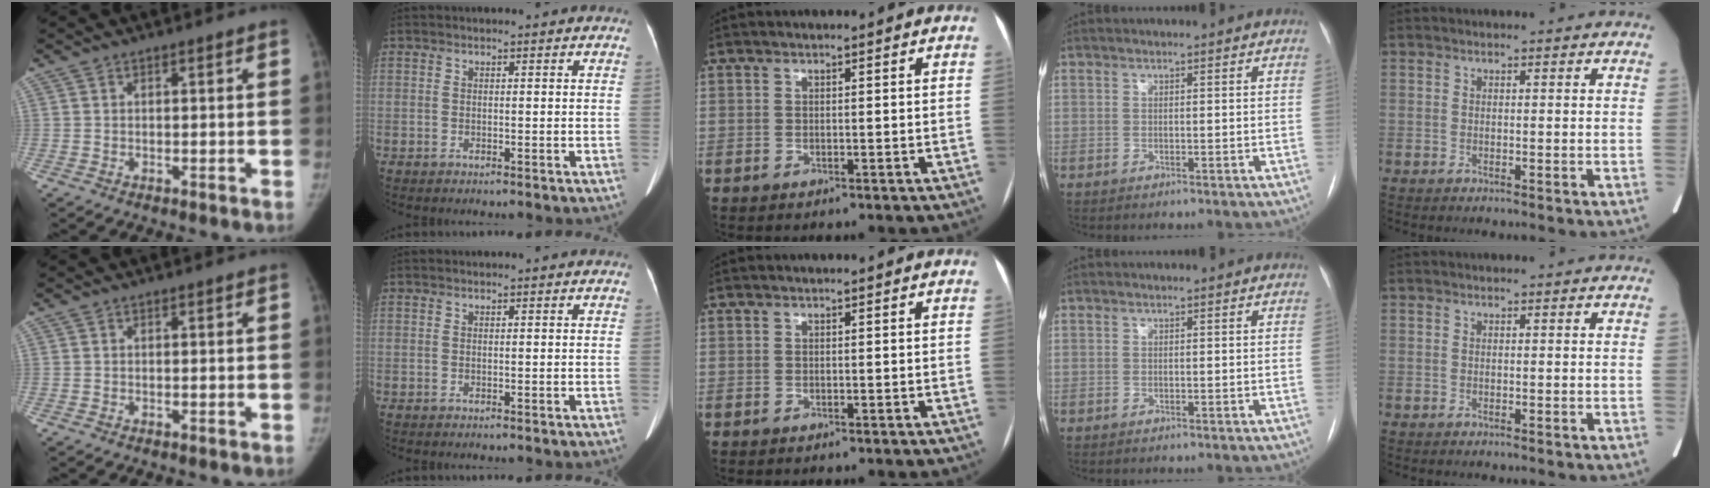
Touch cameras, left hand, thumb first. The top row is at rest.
{}